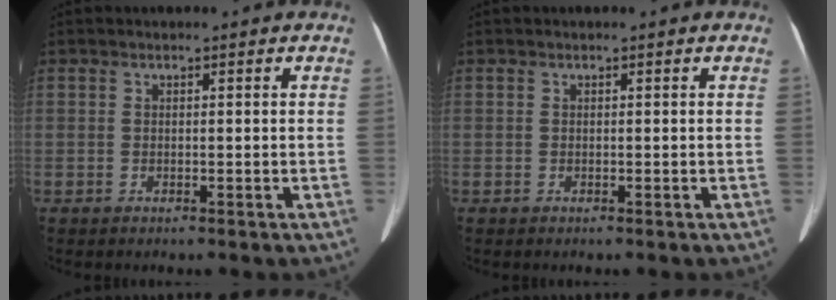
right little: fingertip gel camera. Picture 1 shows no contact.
{"total": 0.0}